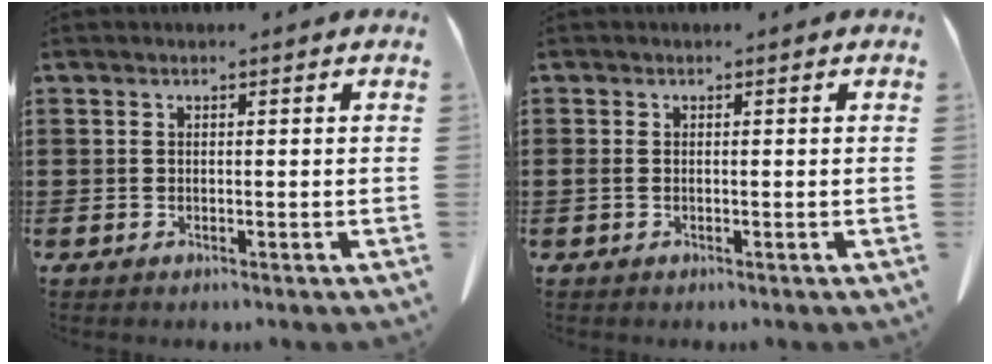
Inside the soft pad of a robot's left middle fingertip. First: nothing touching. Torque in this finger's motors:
{"motor_torque": [0.04, -0.10, 0.07, 0.03]}